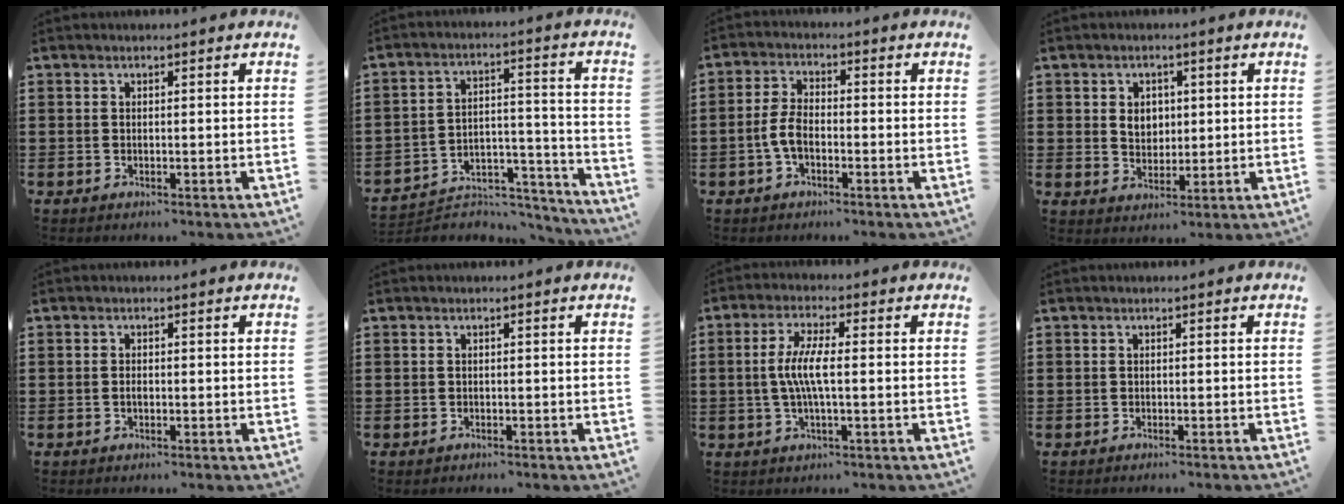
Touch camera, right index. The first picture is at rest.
{"total": 5.0, "force": [-4.6, 1.6, 1.1], "torque": [-0.020, 0.007, -0.093]}
{"total": 4.3, "force": [-1.5, 2.2, 3.4], "torque": [-0.088, -0.001, -0.036]}
{"total": 3.4, "force": [0.4, 2.8, 1.9], "torque": [-0.039, 0.007, 0.003]}
{"total": 0.8, "force": [-0.1, 0.3, 0.7], "torque": [-0.014, -0.001, -0.002]}
{"total": 0.6, "force": [-0.6, 0.1, -0.1], "torque": [0.001, 0.002, -0.013]}
{"total": 5.7, "force": [-0.7, 1.0, 5.6], "torque": [-0.120, -0.007, -0.023]}
{"total": 0.7, "force": [-0.6, -0.2, 0.0], "torque": [-0.001, -0.002, -0.013]}